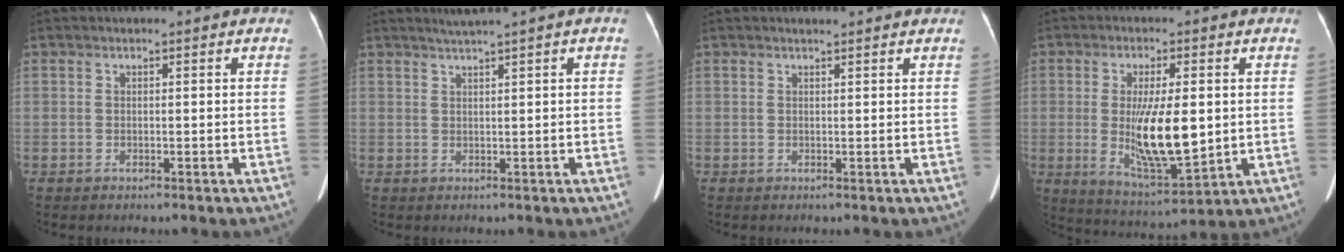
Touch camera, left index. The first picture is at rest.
{"total": 2.6, "force": [1.8, -0.5, 1.8], "torque": [-0.037, 0.009, 0.038]}
{"total": 2.7, "force": [2.4, 0.4, 1.1], "torque": [-0.020, 0.013, 0.027]}
{"total": 11.6, "force": [-0.1, 3.0, 11.2], "torque": [-0.207, -0.021, 0.006]}